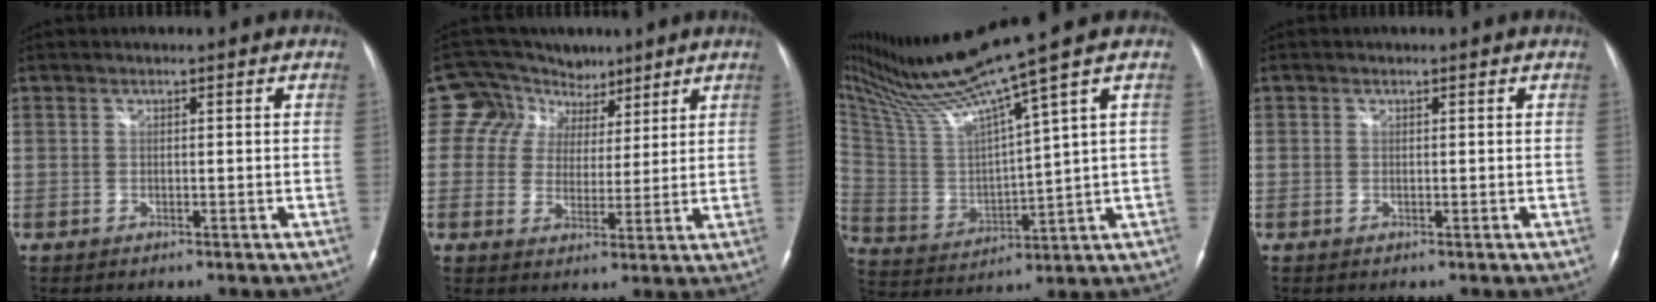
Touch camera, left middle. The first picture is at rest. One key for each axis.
{"total": 8.3, "fx": 5.0, "fy": 6.6, "fz": 0.5, "tx": -0.006, "ty": 0.022, "tz": 0.073}
{"total": 16.7, "fx": 12.9, "fy": -2.4, "fz": 10.4, "tx": -0.191, "ty": -0.008, "tz": 0.244}
{"total": 0.0}